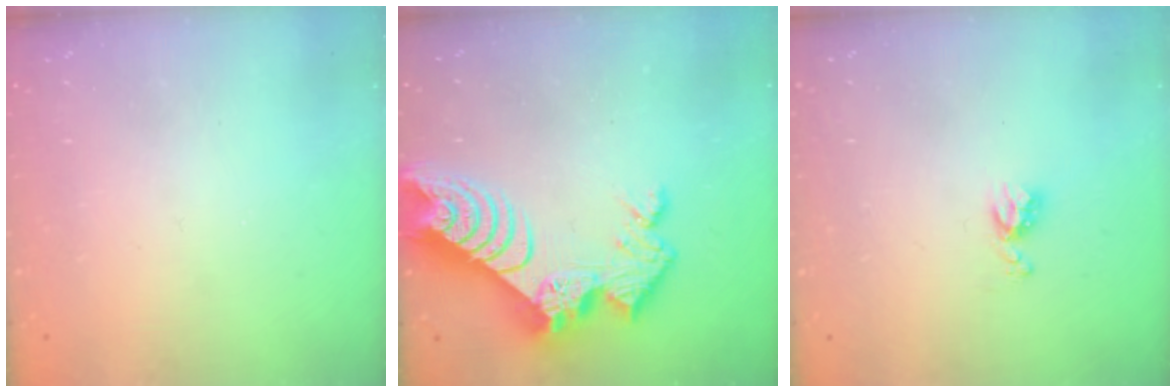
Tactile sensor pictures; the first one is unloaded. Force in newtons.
{"total": 16.6, "press": 16.6, "slide": 1.4}
{"total": 5.2, "press": 5.1, "slide": 0.6}